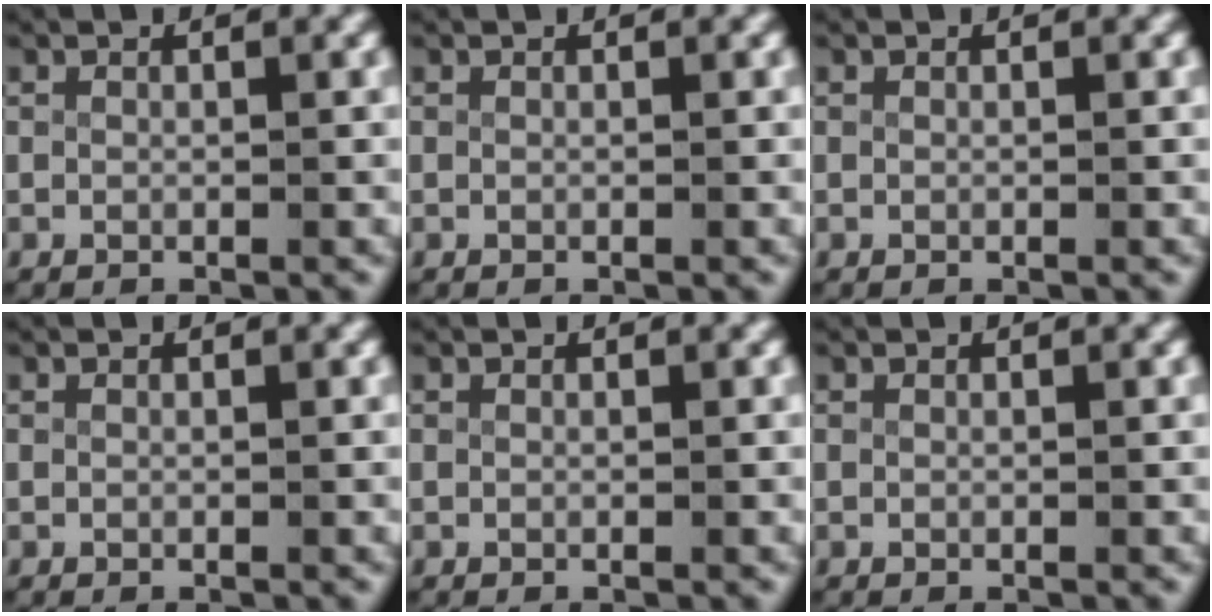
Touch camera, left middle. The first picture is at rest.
{"total": 0.0}
{"total": 0.0}
{"total": 0.0}
{"total": 0.0}
{"total": 0.0}